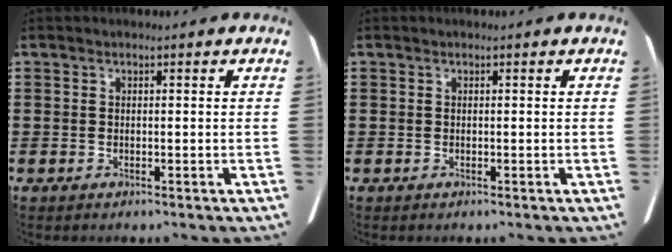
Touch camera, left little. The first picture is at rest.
{"total": 0.0}